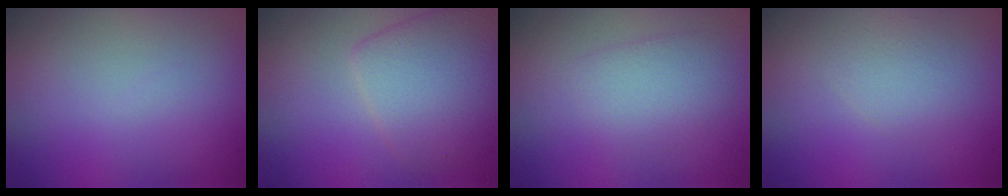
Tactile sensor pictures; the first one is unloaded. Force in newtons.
{"total": 4.7, "press": 4.7, "slide": 0.2}
{"total": 2.3, "press": 2.3, "slide": 0.1}
{"total": 1.6, "press": 1.6, "slide": 0.1}